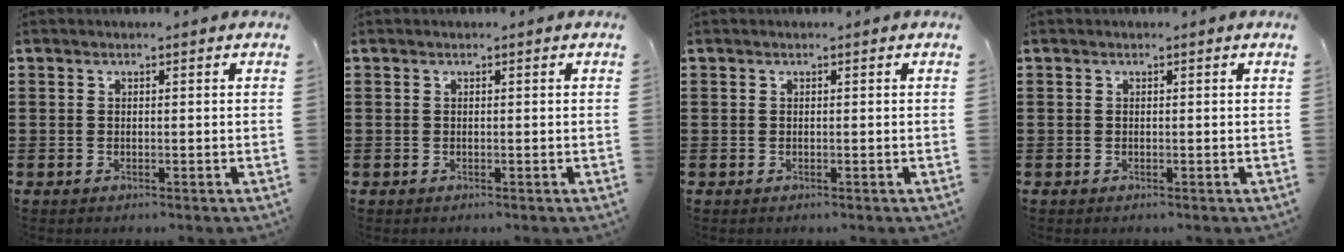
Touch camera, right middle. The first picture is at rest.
{"total": 0.0}
{"total": 0.0}
{"total": 0.0}